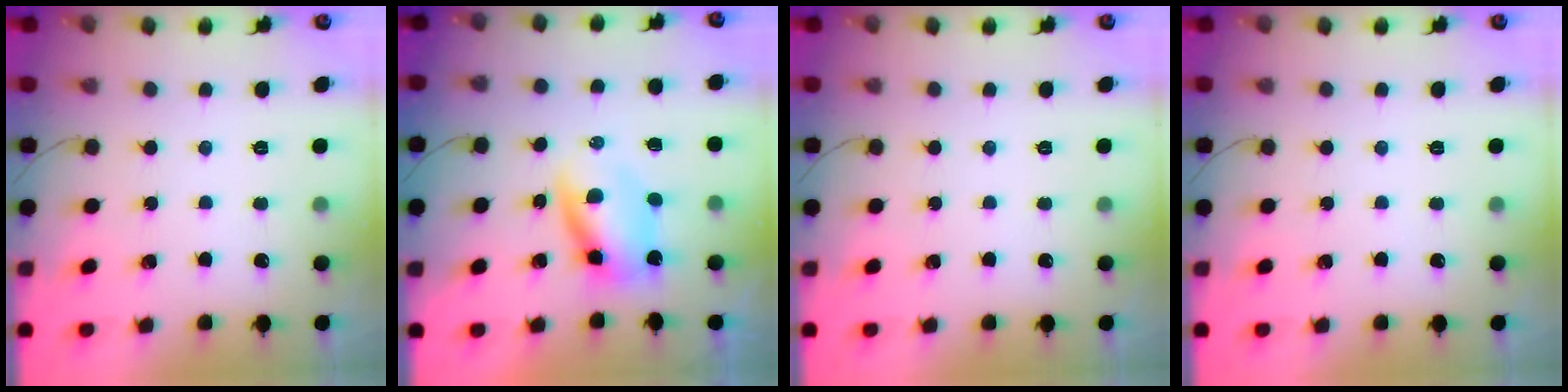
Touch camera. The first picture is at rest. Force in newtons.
{"total": 4.9, "press": 4.8, "slide": 1.0}
{"total": 0.0}
{"total": 0.0}